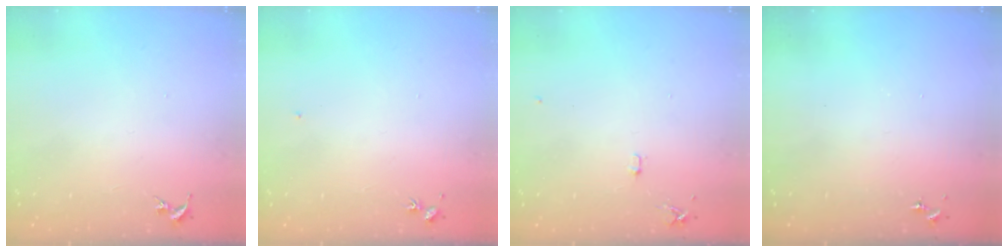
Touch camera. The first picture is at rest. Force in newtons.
{"total": 4.4, "press": 4.4, "slide": 0.5}
{"total": 5.2, "press": 5.1, "slide": 0.6}
{"total": 0.0}